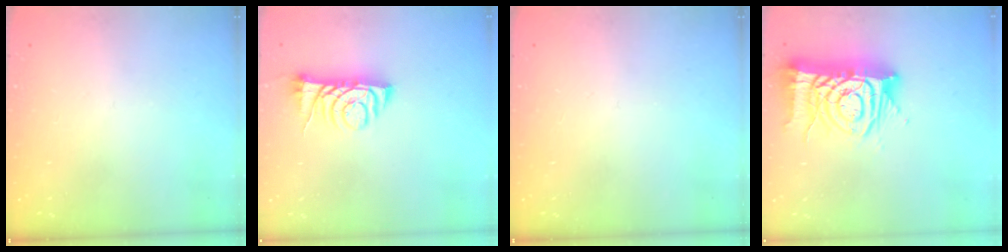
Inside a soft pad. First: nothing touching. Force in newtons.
{"total": 7.5, "press": 7.4, "slide": 0.8}
{"total": 0.0}
{"total": 17.8, "press": 17.7, "slide": 2.0}